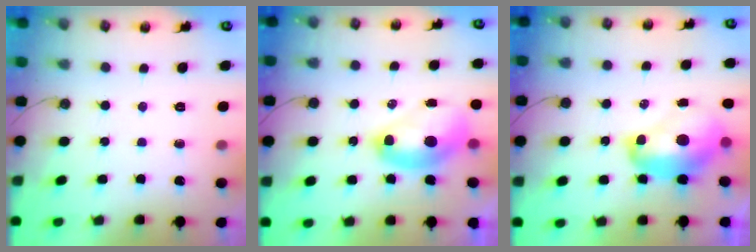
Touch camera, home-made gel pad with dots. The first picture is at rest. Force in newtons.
{"total": 4.3, "press": 4.2, "slide": 0.9}
{"total": 4.4, "press": 4.4, "slide": 0.5}